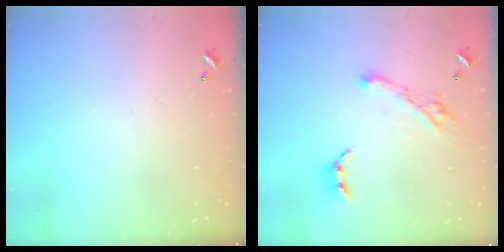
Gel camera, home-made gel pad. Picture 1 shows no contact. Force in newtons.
{"total": 9.2, "press": 9.1, "slide": 1.1}